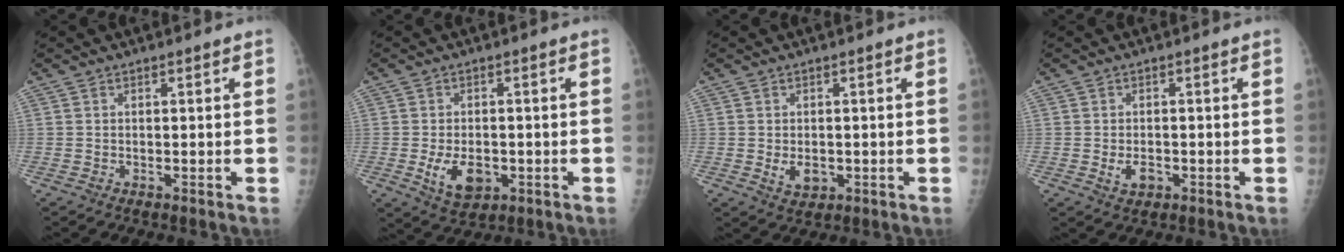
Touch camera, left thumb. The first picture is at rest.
{"total": 6.9, "force": [-1.7, 4.4, 5.0], "torque": [-0.074, -0.004, -0.018]}
{"total": 3.5, "force": [-0.5, 2.5, 2.4], "torque": [-0.029, -0.003, 0.002]}
{"total": 2.9, "force": [-0.8, 1.9, 2.0], "torque": [-0.028, 0.001, -0.007]}